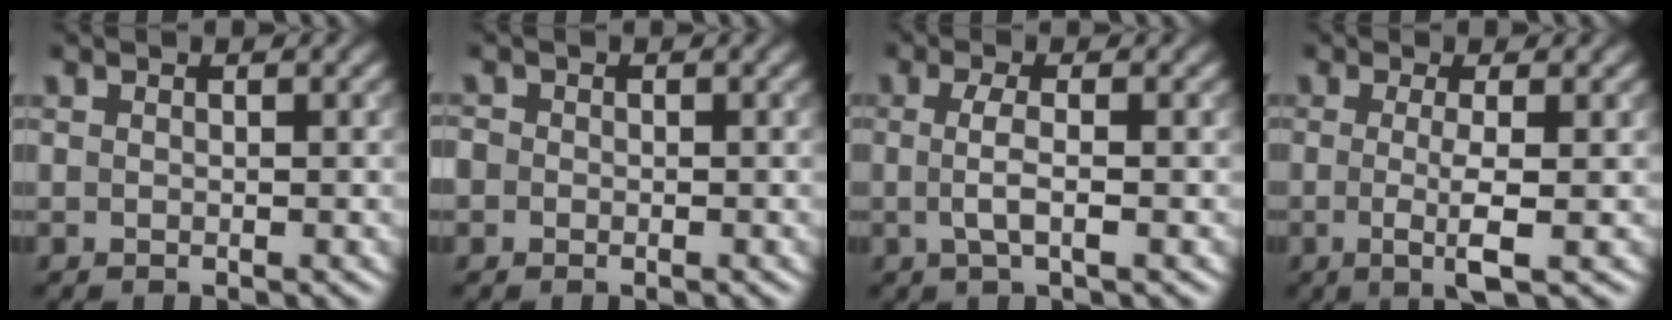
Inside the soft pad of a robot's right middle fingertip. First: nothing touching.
{"total": 1.3, "force": [-0.3, 1.2, 0.2], "torque": [0.006, 0.001, -0.008]}
{"total": 2.4, "force": [-0.2, 0.6, 2.3], "torque": [-0.048, -0.003, -0.006]}
{"total": 3.5, "force": [-0.4, 0.7, 3.4], "torque": [-0.059, -0.012, -0.008]}